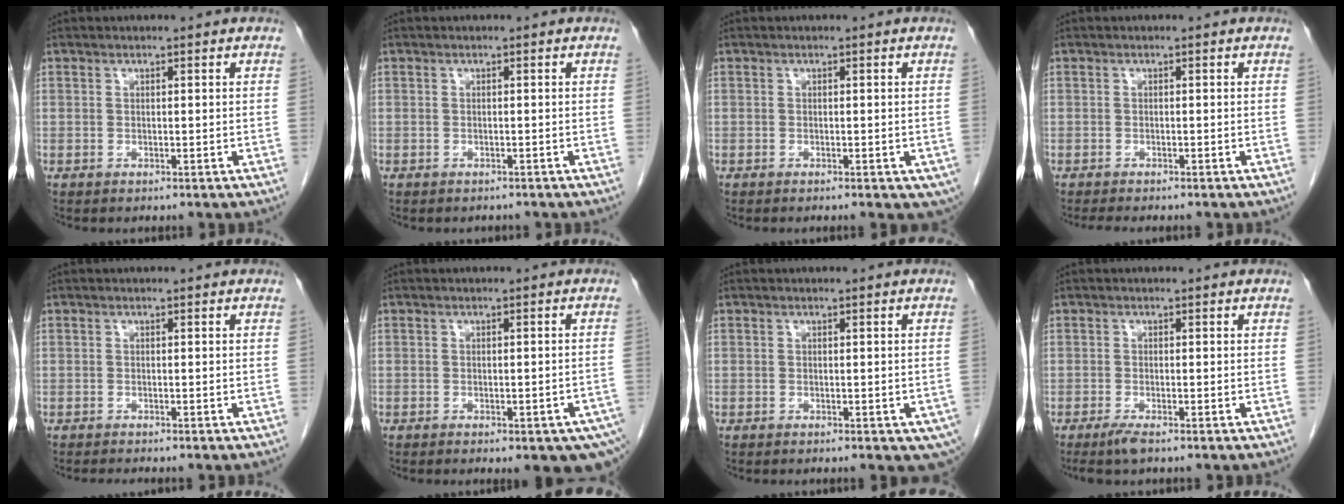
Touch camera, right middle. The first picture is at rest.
{"total": 1.2, "force": [-1.1, 0.5, 0.1], "torque": [-0.008, -0.001, -0.017]}
{"total": 3.8, "force": [-2.1, 1.4, 2.9], "torque": [-0.022, -0.006, -0.031]}
{"total": 4.4, "force": [-3.7, 0.8, 2.1], "torque": [-0.025, -0.008, -0.051]}
{"total": 2.5, "force": [-2.2, 0.1, 1.1], "torque": [-0.017, -0.004, -0.029]}
{"total": 10.7, "force": [-6.9, 3.7, 7.2], "torque": [-0.065, -0.001, -0.077]}
{"total": 4.7, "force": [-2.6, 1.7, 3.6], "torque": [-0.026, -0.007, -0.038]}
{"total": 2.3, "force": [-1.6, 0.1, 1.6], "torque": [-0.038, -0.007, -0.033]}